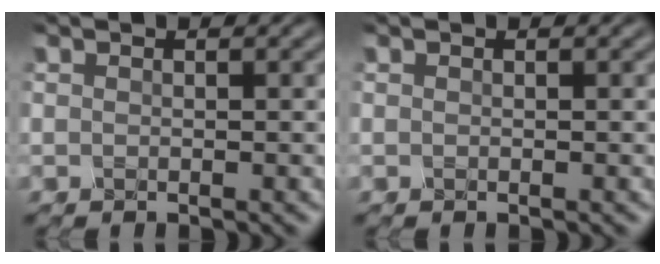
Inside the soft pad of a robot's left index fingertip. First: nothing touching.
{"total": 0.0}